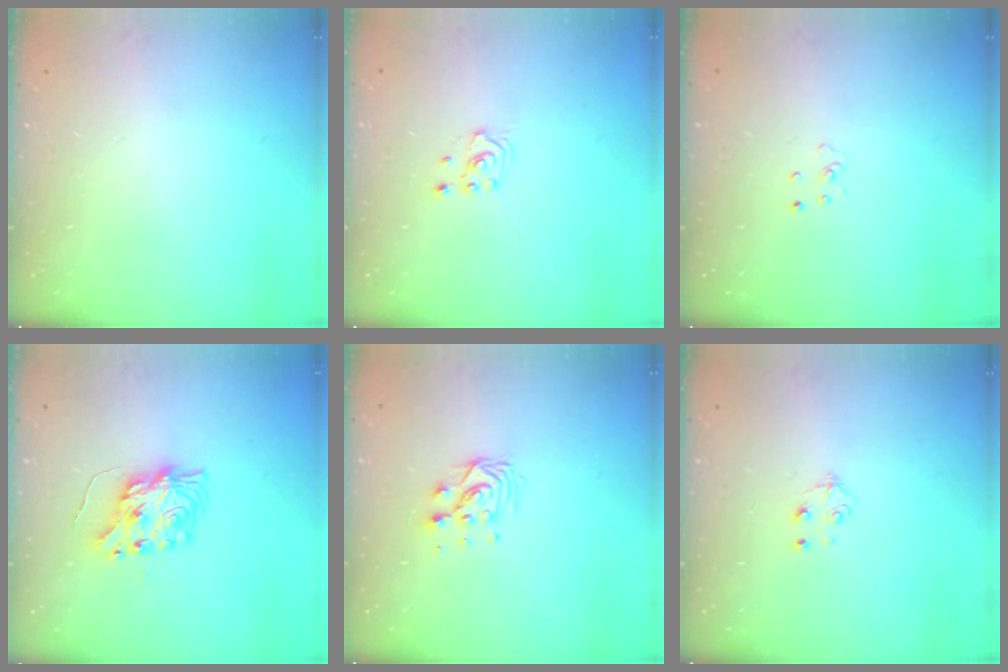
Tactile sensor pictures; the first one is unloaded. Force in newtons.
{"total": 1.6, "press": 1.5, "slide": 0.2}
{"total": 2.3, "press": 2.3, "slide": 0.2}
{"total": 8.7, "press": 8.6, "slide": 0.4}
{"total": 6.1, "press": 6.1, "slide": 0.3}
{"total": 4.5, "press": 4.5, "slide": 0.4}